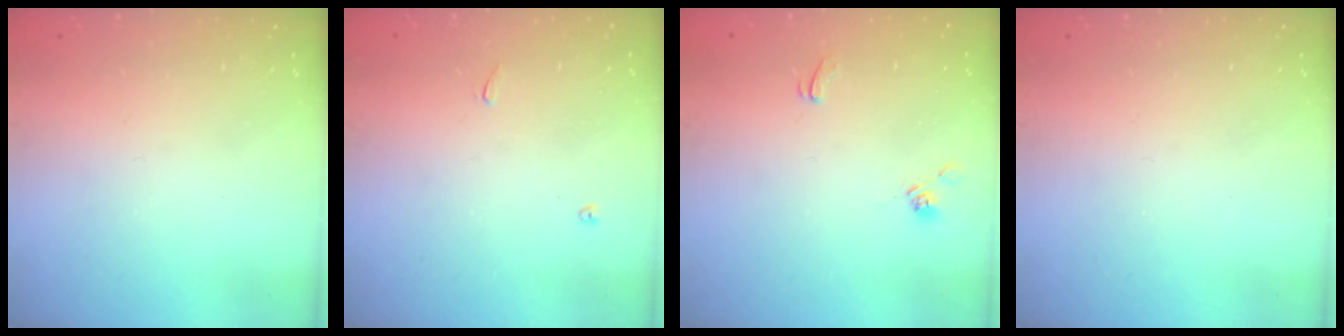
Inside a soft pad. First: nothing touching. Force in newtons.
{"total": 3.9, "press": 3.9, "slide": 0.3}
{"total": 1.4, "press": 1.4, "slide": 0.4}
{"total": 0.0}